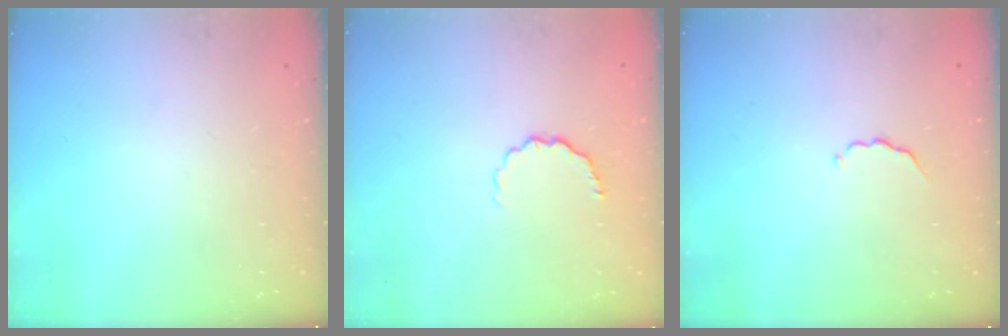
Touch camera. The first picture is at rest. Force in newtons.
{"total": 4.8, "press": 4.6, "slide": 1.4}
{"total": 2.8, "press": 2.7, "slide": 0.5}